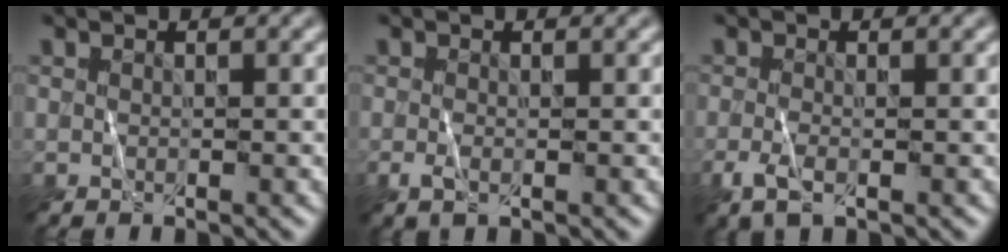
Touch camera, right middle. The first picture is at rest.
{"total": 1.2, "force": [-0.4, 0.5, 1.1], "torque": [-0.026, -0.004, -0.010]}
{"total": 2.2, "force": [-0.9, 0.8, 1.9], "torque": [-0.045, -0.007, -0.022]}